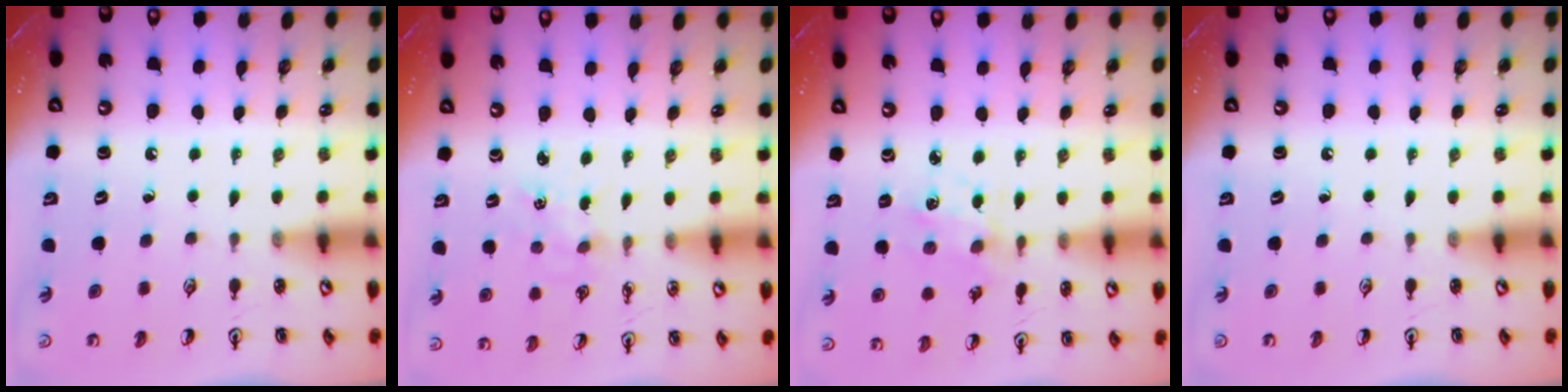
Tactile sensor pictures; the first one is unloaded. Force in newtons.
{"total": 2.1, "press": 2.1, "slide": 0.3}
{"total": 1.5, "press": 1.4, "slide": 0.4}
{"total": 0.0}